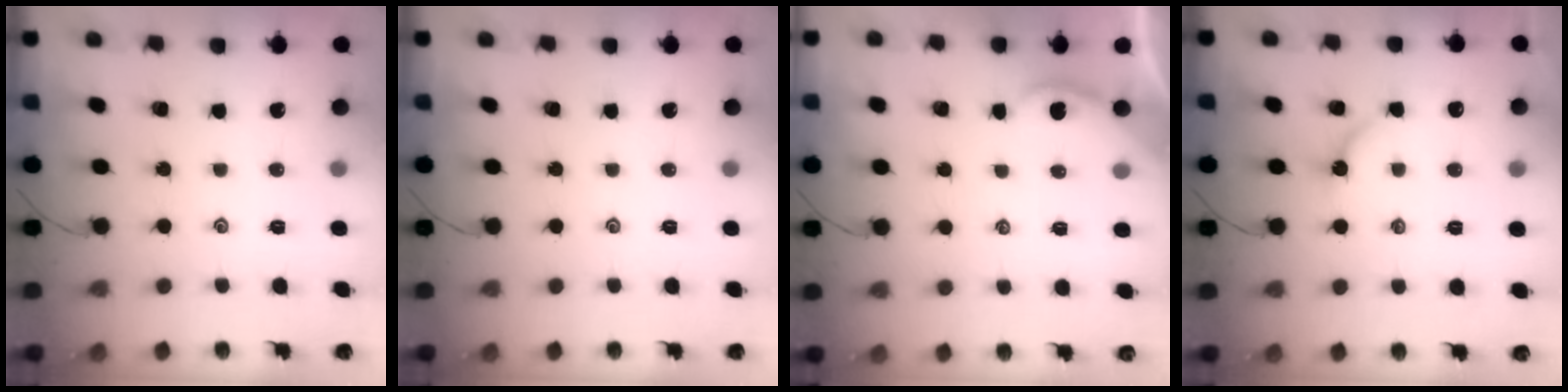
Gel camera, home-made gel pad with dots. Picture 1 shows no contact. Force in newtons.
{"total": 0.0}
{"total": 1.2, "press": 1.2, "slide": 0.1}
{"total": 4.7, "press": 4.6, "slide": 0.5}